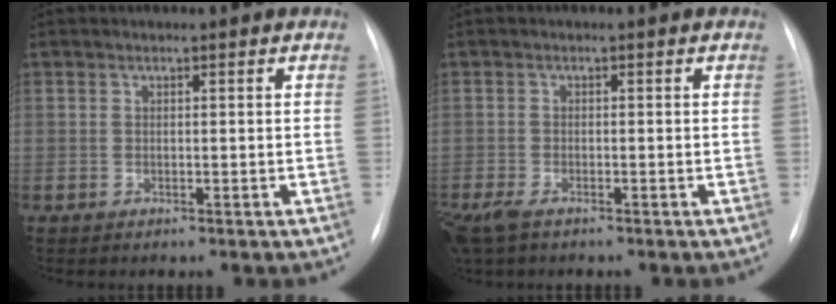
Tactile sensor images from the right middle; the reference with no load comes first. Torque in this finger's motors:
{"motor_torque": [0.96, -1.05, 0.29, 0.11]}